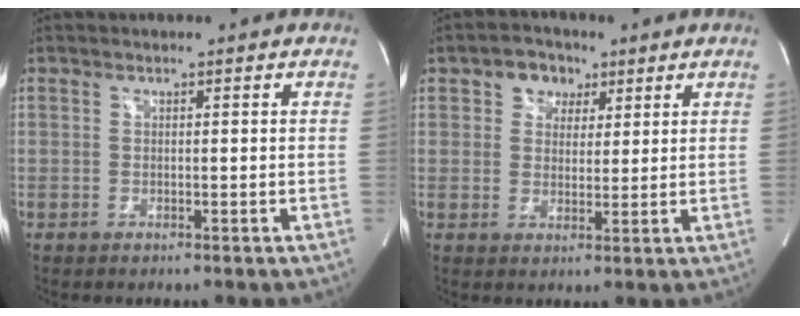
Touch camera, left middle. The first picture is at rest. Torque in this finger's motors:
{"motor_torque": [0.28, 0.21, -0.09, 0.00]}